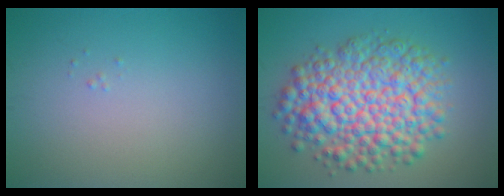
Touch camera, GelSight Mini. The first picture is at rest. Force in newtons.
{"total": 9.5, "press": 9.5, "slide": 0.3}